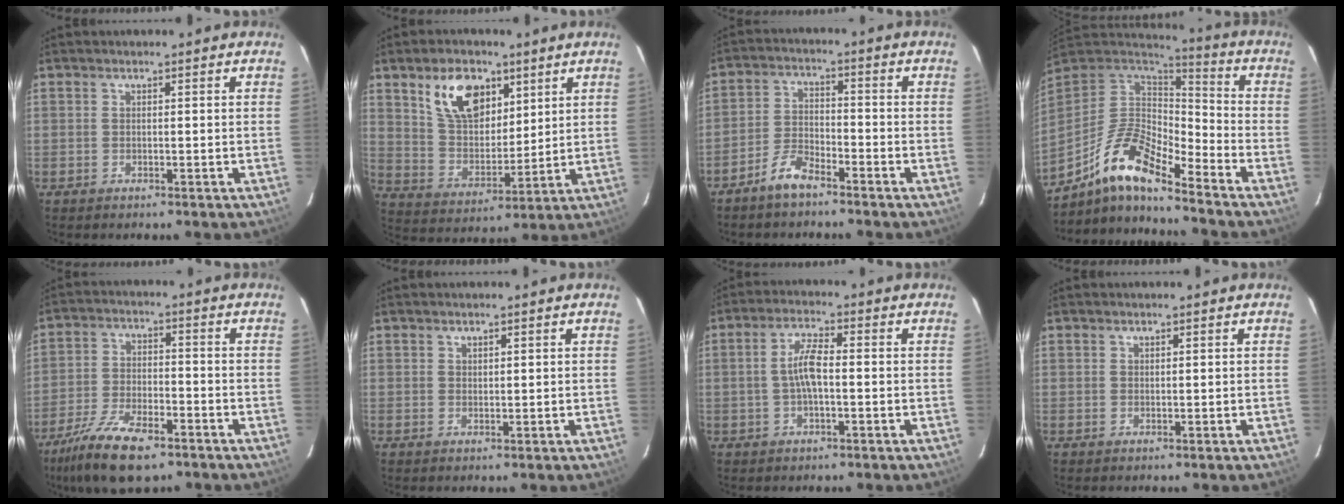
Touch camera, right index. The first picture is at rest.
{"total": 12.9, "force": [6.8, 7.5, 7.9], "torque": [-0.141, 0.016, 0.135]}
{"total": 5.5, "force": [-4.4, 1.7, 2.7], "torque": [-0.065, 0.011, -0.088]}
{"total": 14.4, "force": [-10.7, 3.4, 9.1], "torque": [-0.177, 0.002, -0.216]}
{"total": 14.0, "force": [-9.7, 5.3, 8.6], "torque": [-0.194, -0.026, -0.180]}
{"total": 0.9, "force": [0.7, 0.5, 0.3], "torque": [-0.002, 0.002, 0.013]}
{"total": 5.3, "force": [-0.4, 1.7, 5.0], "torque": [-0.099, 0.010, -0.008]}
{"total": 0.7, "force": [0.2, 0.6, 0.0], "torque": [0.004, 0.004, 0.004]}